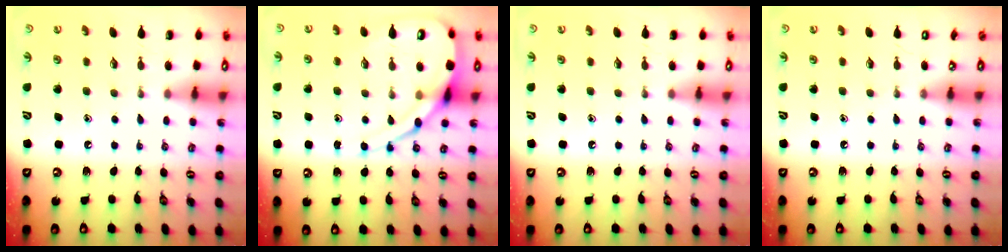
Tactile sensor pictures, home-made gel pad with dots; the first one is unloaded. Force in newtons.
{"total": 13.0, "press": 13.0, "slide": 1.3}
{"total": 0.0}
{"total": 0.0}